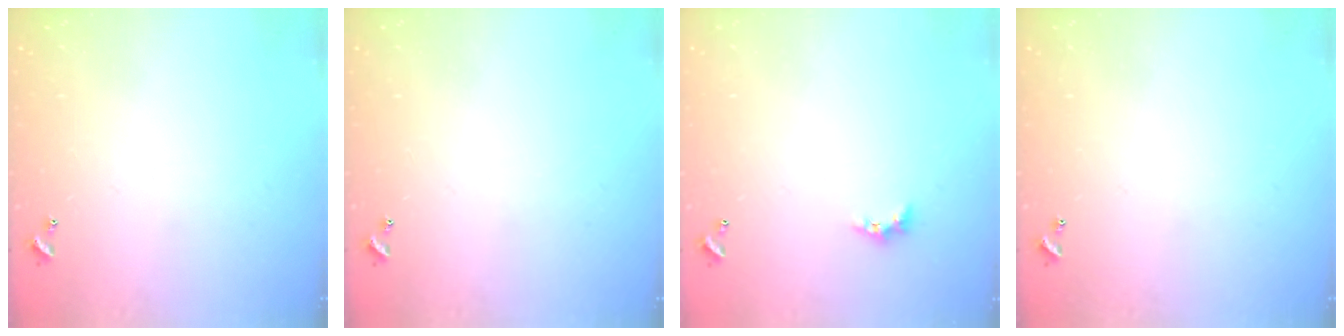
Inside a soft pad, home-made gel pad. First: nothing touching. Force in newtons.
{"total": 0.0}
{"total": 2.7, "press": 2.6, "slide": 0.6}
{"total": 0.0}